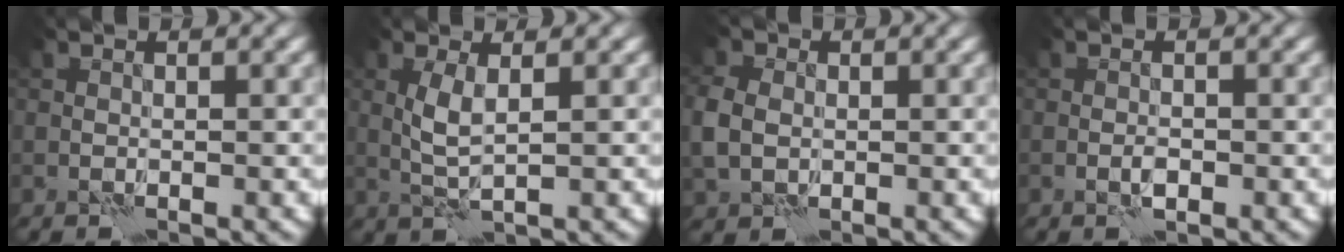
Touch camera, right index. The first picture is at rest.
{"total": 2.3, "force": [0.5, 0.4, 2.2], "torque": [-0.058, 0.003, 0.010]}
{"total": 3.7, "force": [-0.2, 3.0, 2.2], "torque": [-0.062, -0.001, -0.005]}
{"total": 1.0, "force": [-0.4, 0.4, 0.8], "torque": [-0.018, 0.000, -0.010]}